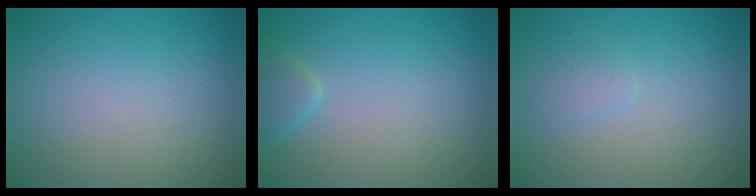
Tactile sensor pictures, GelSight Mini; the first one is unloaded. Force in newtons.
{"total": 1.8, "press": 1.8, "slide": 0.1}
{"total": 1.0, "press": 1.0, "slide": 0.0}